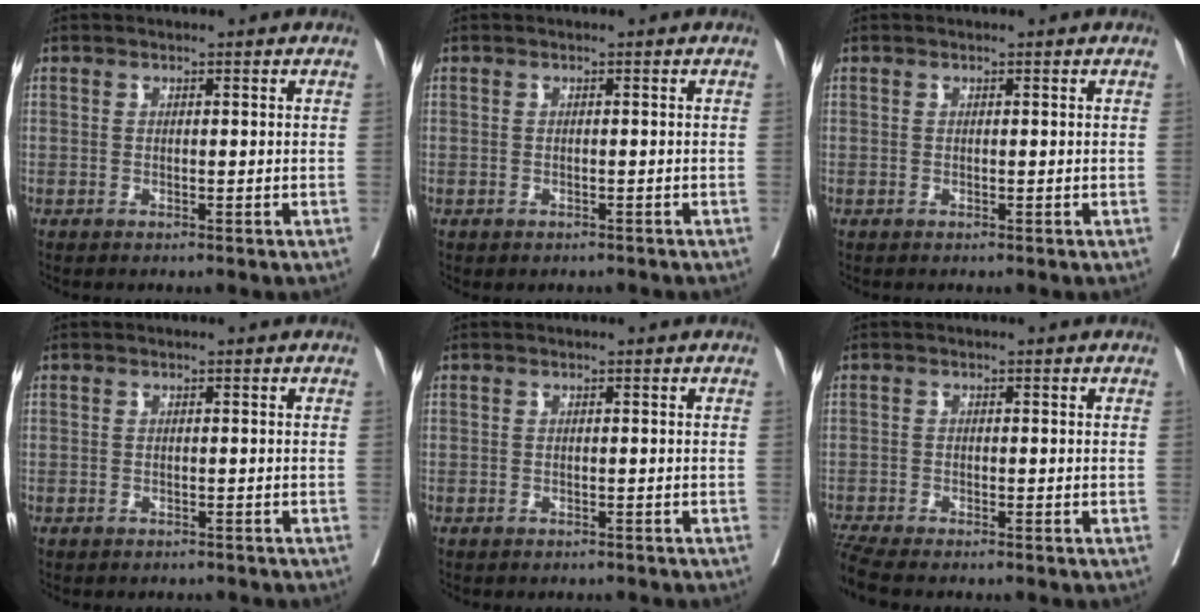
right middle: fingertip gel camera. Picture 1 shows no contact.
{"total": 1.3, "force": [-1.0, 0.8, 0.1], "torque": [-0.002, 0.001, -0.016]}
{"total": 0.0}
{"total": 1.9, "force": [-1.7, 0.9, 0.1], "torque": [-0.004, 0.001, -0.025]}
{"total": 1.4, "force": [-1.2, 0.7, 0.0], "torque": [-0.006, 0.002, -0.019]}
{"total": 3.6, "force": [-3.4, -0.5, 1.2], "torque": [-0.026, -0.016, -0.067]}